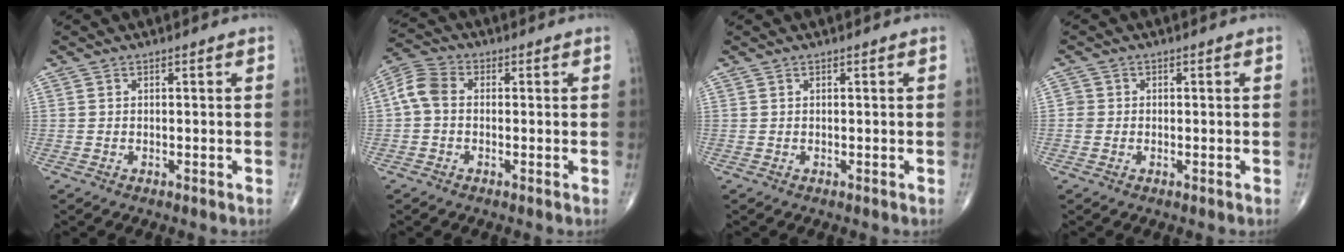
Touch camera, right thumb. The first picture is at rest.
{"total": 5.8, "force": [-0.2, 4.1, 4.1], "torque": [-0.082, 0.017, -0.016]}
{"total": 0.0}
{"total": 1.7, "force": [-0.2, 1.6, 0.4], "torque": [0.002, 0.006, -0.006]}